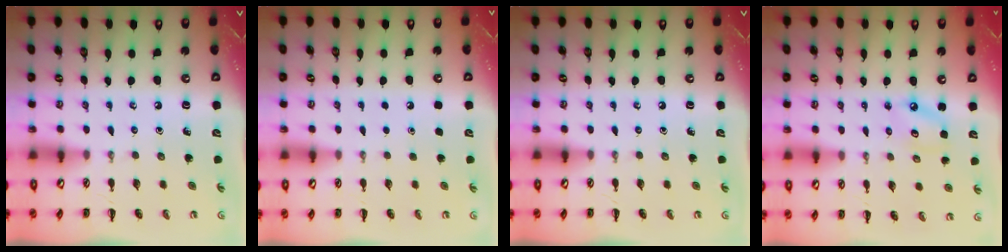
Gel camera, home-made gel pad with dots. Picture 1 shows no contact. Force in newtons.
{"total": 1.7, "press": 1.7, "slide": 0.1}
{"total": 0.0}
{"total": 4.7, "press": 4.7, "slide": 0.5}